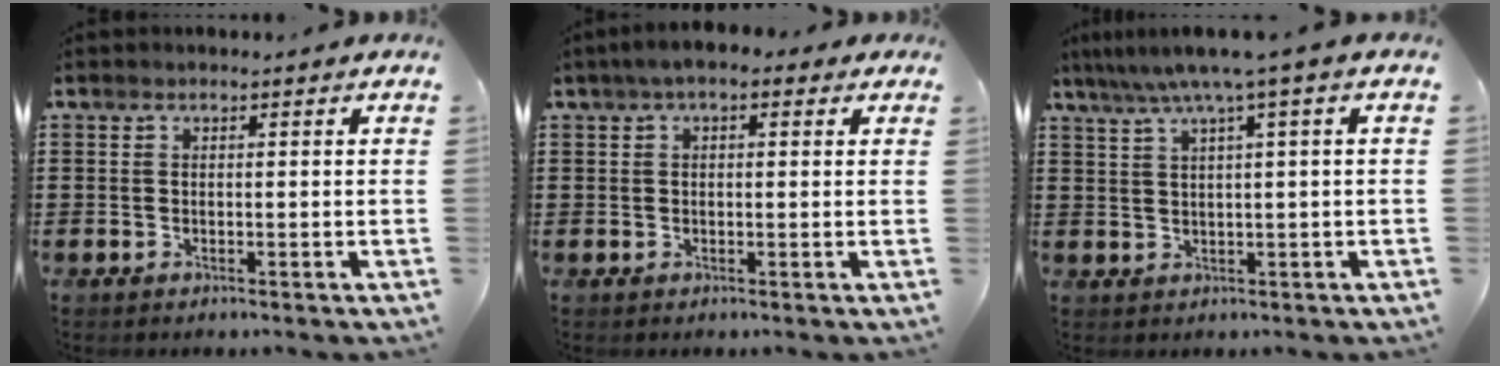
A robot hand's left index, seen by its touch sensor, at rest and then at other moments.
{"total": 2.6, "force": [0.9, 1.3, 2.1], "torque": [-0.043, 0.011, 0.015]}
{"total": 4.5, "force": [2.1, -0.6, 4.0], "torque": [-0.081, -0.008, 0.031]}